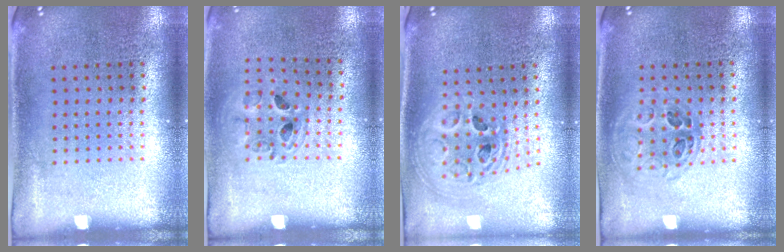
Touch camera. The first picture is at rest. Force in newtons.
{"total": 0.9, "press": 0.9, "slide": 0.2}
{"total": 2.3, "press": 1.8, "slide": 1.4}
{"total": 1.0, "press": 0.9, "slide": 0.4}